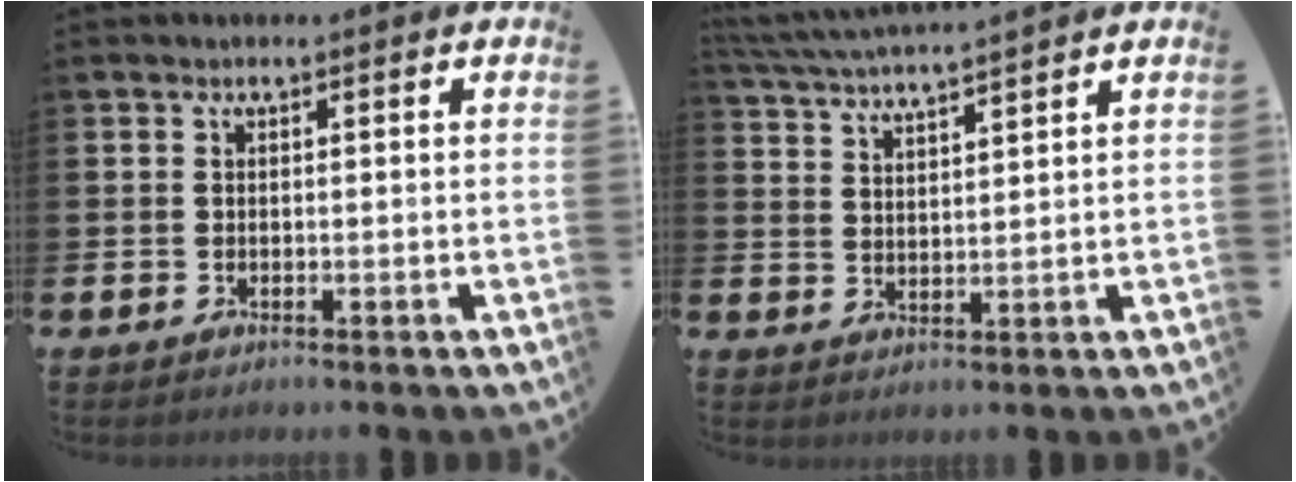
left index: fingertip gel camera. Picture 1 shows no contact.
{"total": 4.3, "force": [4.2, -0.6, 0.7], "torque": [-0.027, -0.029, 0.072]}